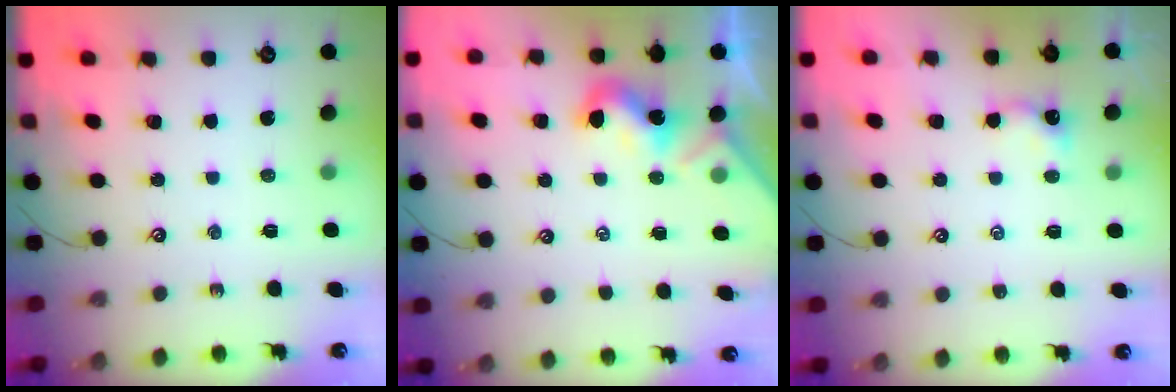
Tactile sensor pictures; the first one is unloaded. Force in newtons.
{"total": 1.8, "press": 1.8, "slide": 0.5}
{"total": 1.6, "press": 1.5, "slide": 0.5}